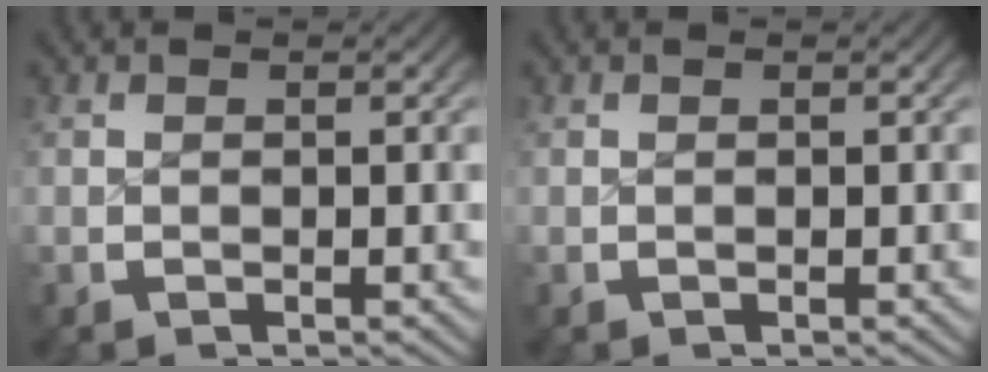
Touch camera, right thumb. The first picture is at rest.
{"total": 0.0}